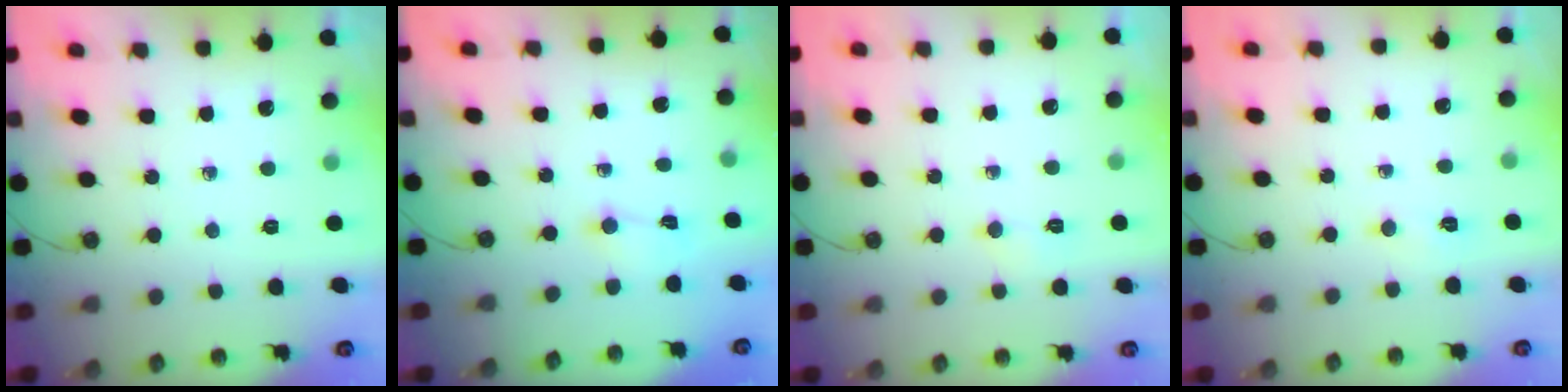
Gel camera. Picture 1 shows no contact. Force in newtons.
{"total": 1.2, "press": 1.0, "slide": 0.6}
{"total": 2.7, "press": 2.6, "slide": 0.5}
{"total": 2.8, "press": 2.7, "slide": 0.5}